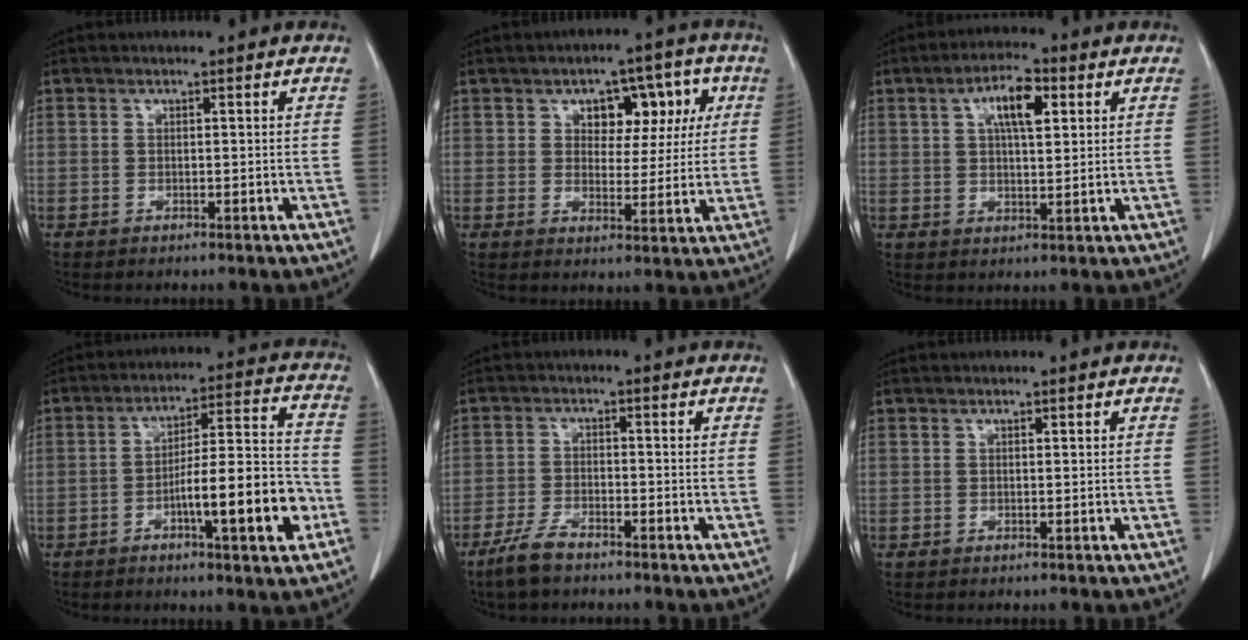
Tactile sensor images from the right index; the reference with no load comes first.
{"total": 8.3, "force": [2.8, 5.1, 5.9], "torque": [-0.061, 0.027, 0.042]}
{"total": 7.2, "force": [2.7, 2.3, 6.2], "torque": [-0.110, 0.011, 0.045]}
{"total": 13.6, "force": [-4.8, 1.6, 12.6], "torque": [-0.196, 0.012, -0.072]}
{"total": 4.3, "force": [-3.4, 1.0, 2.4], "torque": [-0.056, -0.003, -0.065]}
{"total": 0.0}